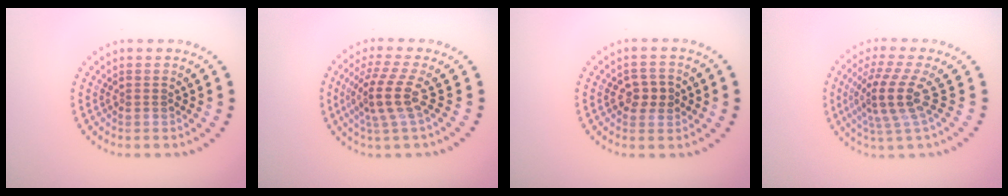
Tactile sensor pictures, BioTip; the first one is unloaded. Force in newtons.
{"total": 3.7, "press": 2.7, "slide": 2.5}
{"total": 2.2, "press": 2.2, "slide": 0.3}
{"total": 4.3, "press": 3.1, "slide": 3.0}